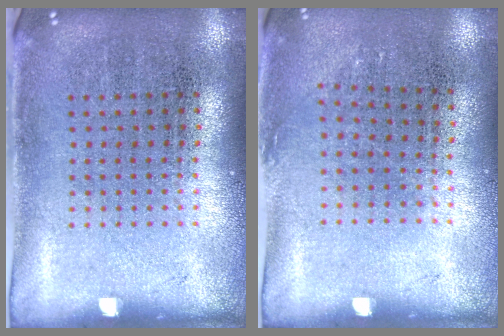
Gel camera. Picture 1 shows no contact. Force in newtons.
{"total": 0.9, "press": 0.6, "slide": 0.6}